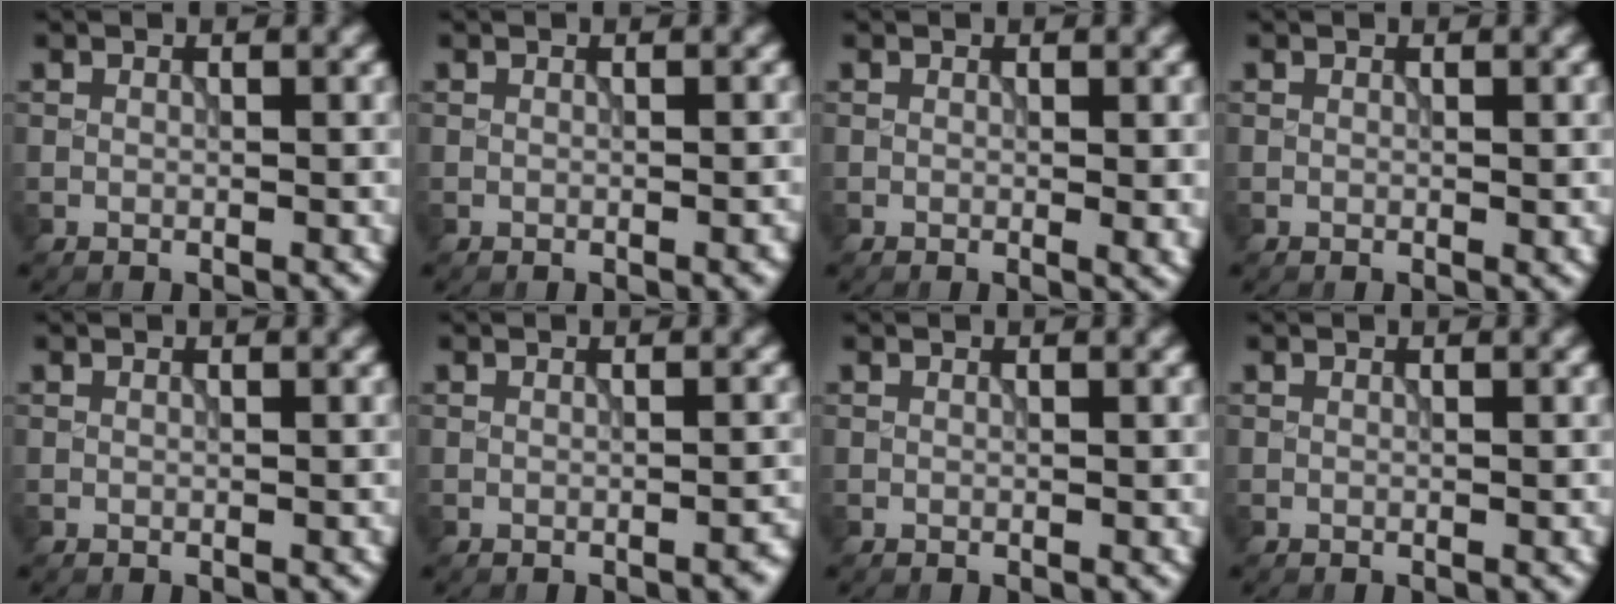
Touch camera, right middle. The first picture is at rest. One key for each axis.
{"total": 0.8, "fx": -0.2, "fy": 0.2, "fz": 0.7, "tx": -0.007, "ty": 0.002, "tz": -0.003}
{"total": 1.0, "fx": 0.1, "fy": 0.2, "fz": 1.0, "tx": -0.011, "ty": -0.005, "tz": -0.001}
{"total": 0.0}
{"total": 0.0}
{"total": 1.1, "fx": -0.6, "fy": 0.2, "fz": 0.8, "tx": -0.010, "ty": 0.003, "tz": -0.010}
{"total": 0.0}
{"total": 0.0}